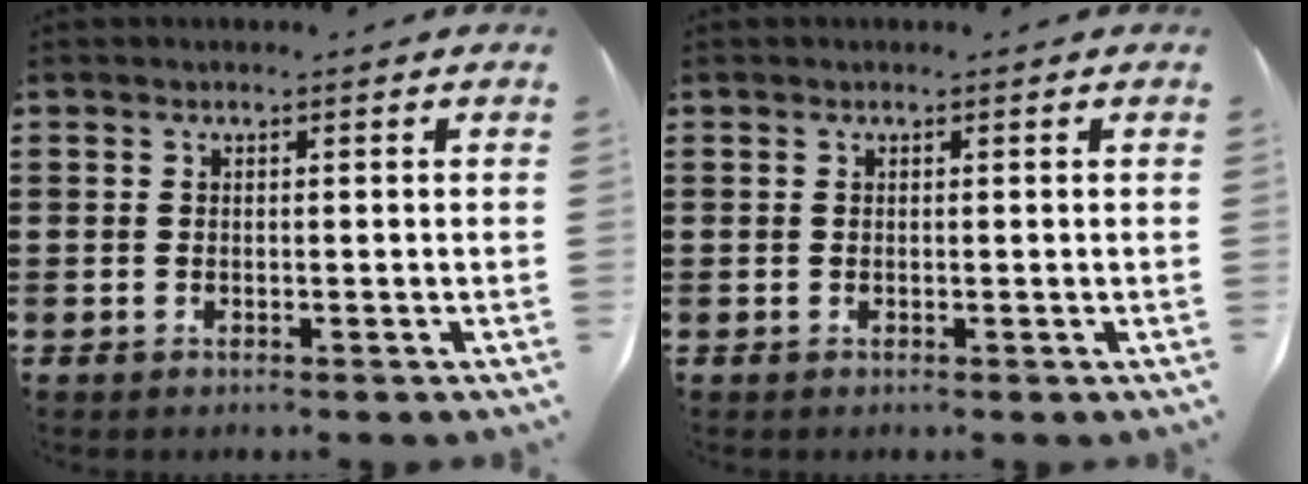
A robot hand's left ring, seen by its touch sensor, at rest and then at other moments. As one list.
[{"total": 0.0}]